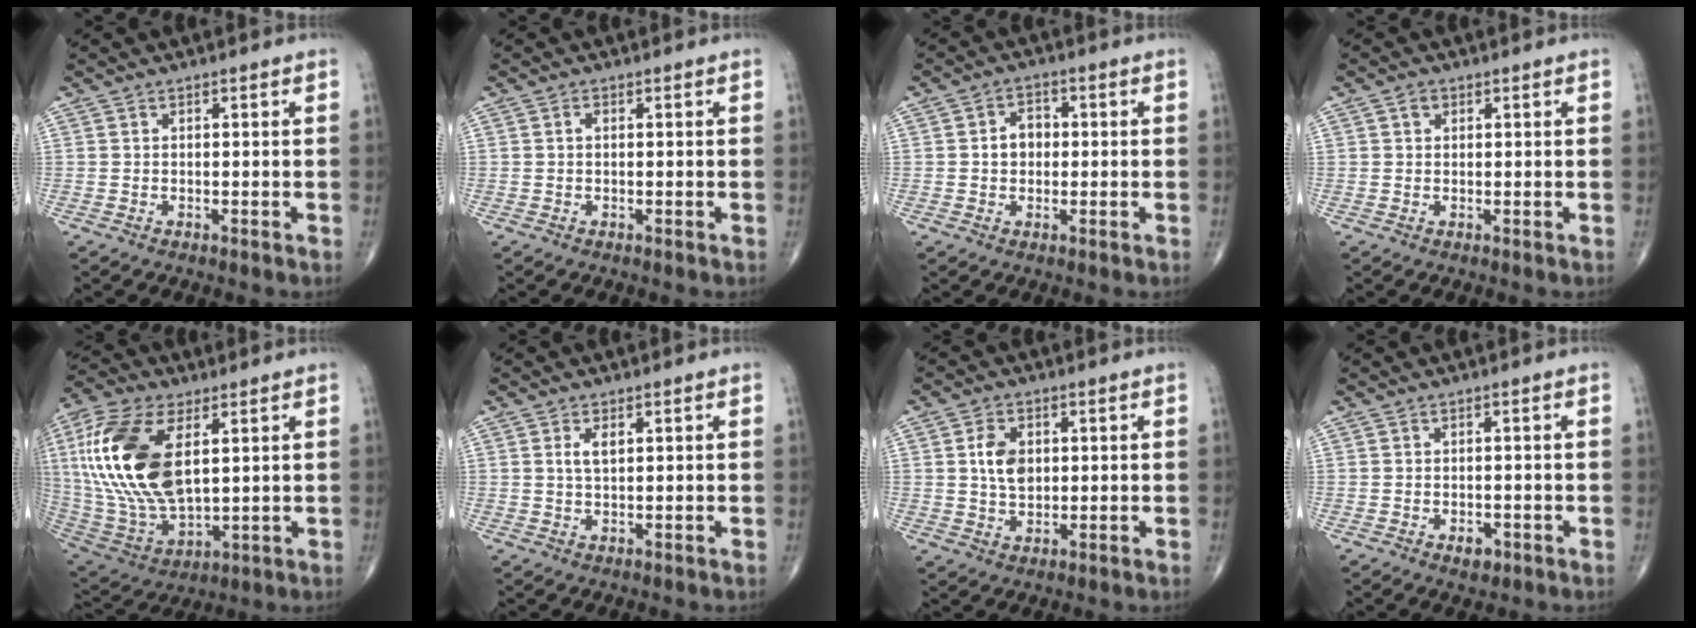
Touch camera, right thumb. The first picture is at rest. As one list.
[{"total": 0.9, "force": [0.1, 0.5, 0.7], "torque": [-0.012, 0.002, 0.000]}, {"total": 4.3, "force": [0.0, 3.4, 2.6], "torque": [-0.026, 0.014, -0.005]}, {"total": 1.7, "force": [0.6, 1.3, 0.8], "torque": [-0.006, 0.001, 0.008]}, {"total": 23.7, "force": [5.3, 12.2, 19.6], "torque": [-0.417, -0.022, 0.102]}, {"total": 2.5, "force": [0.8, 1.1, 2.1], "torque": [-0.040, -0.001, 0.017]}, {"total": 6.0, "force": [1.0, 4.1, 4.3], "torque": [-0.069, -0.004, 0.019]}, {"total": 2.3, "force": [-1.1, 1.4, 1.4], "torque": [-0.011, 0.003, -0.012]}]